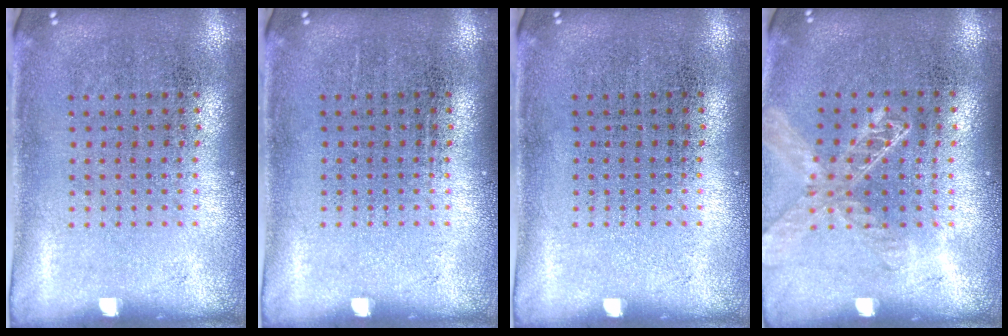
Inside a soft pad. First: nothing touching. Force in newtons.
{"total": 0.0}
{"total": 0.0}
{"total": 1.3, "press": 1.3, "slide": 0.2}